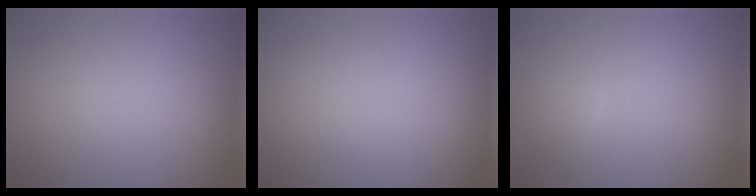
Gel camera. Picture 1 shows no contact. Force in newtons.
{"total": 0.0}
{"total": 0.9, "press": 0.9, "slide": 0.1}